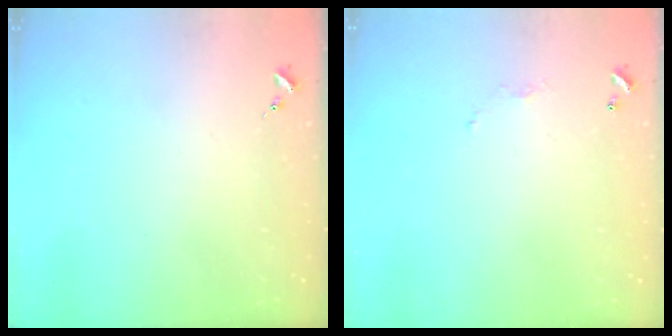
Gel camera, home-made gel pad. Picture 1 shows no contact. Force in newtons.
{"total": 3.6, "press": 3.6, "slide": 0.1}